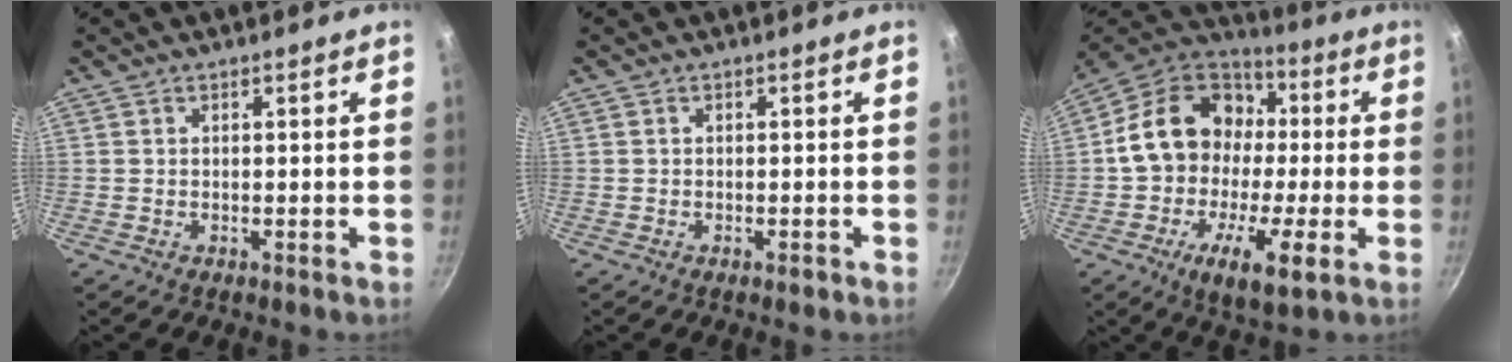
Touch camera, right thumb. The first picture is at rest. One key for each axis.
{"total": 1.1, "fx": -0.6, "fy": 0.4, "fz": 0.8, "tx": -0.016, "ty": 0.005, "tz": -0.011}
{"total": 22.0, "fx": -1.5, "fy": 14.7, "fz": 16.3, "tx": -0.248, "ty": 0.040, "tz": -0.037}